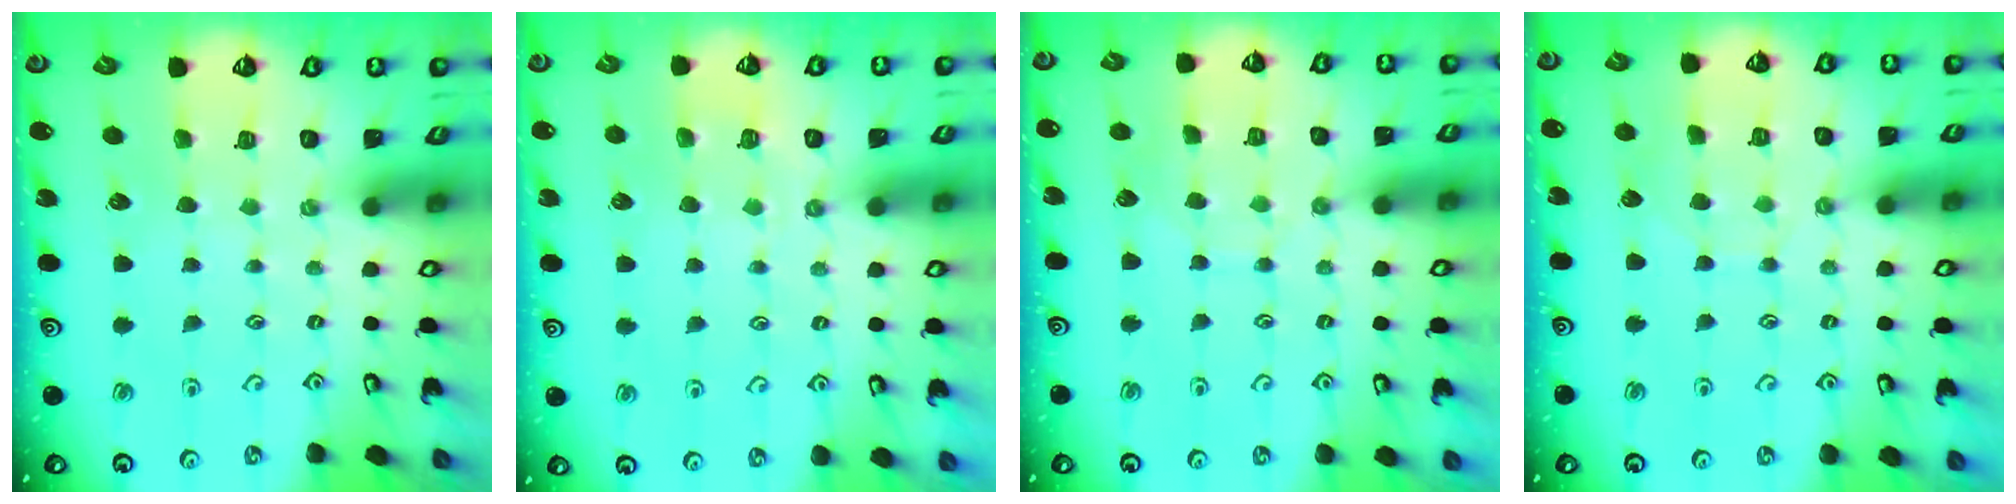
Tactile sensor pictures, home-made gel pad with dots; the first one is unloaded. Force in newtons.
{"total": 3.8, "press": 3.6, "slide": 0.9}
{"total": 6.8, "press": 6.7, "slide": 0.6}
{"total": 3.1, "press": 3.1, "slide": 0.4}